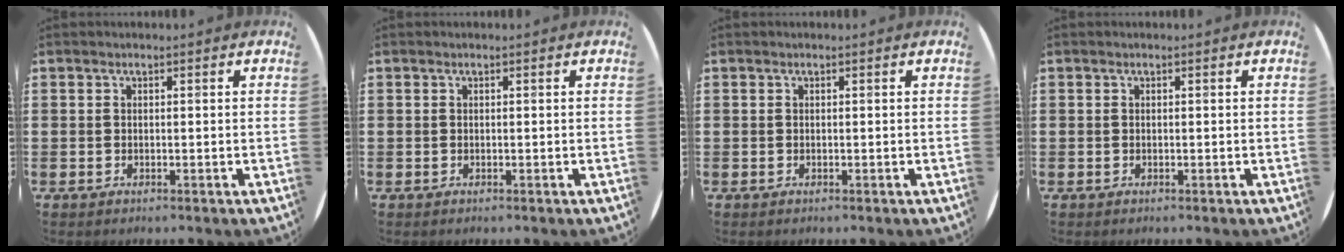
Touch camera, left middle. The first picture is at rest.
{"total": 0.0}
{"total": 0.0}
{"total": 0.0}